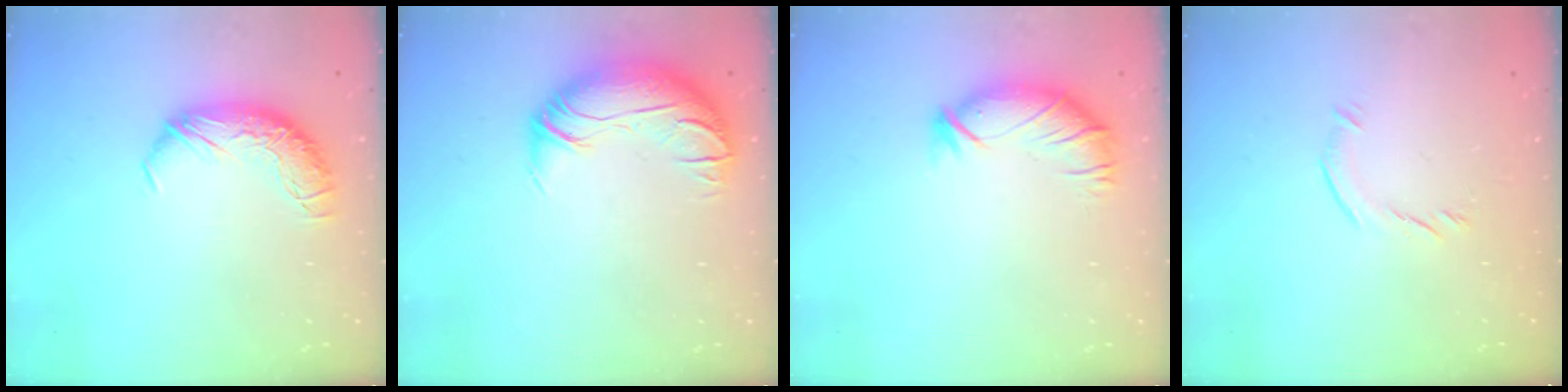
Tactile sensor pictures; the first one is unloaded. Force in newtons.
{"total": 3.0, "press": 1.0, "slide": 2.8}
{"total": 2.9, "press": 2.3, "slide": 1.6}
{"total": 4.8, "press": 4.5, "slide": 1.5}